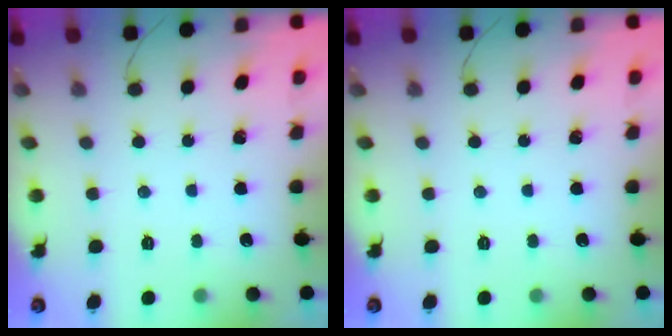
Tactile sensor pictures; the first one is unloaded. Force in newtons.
{"total": 0.0}